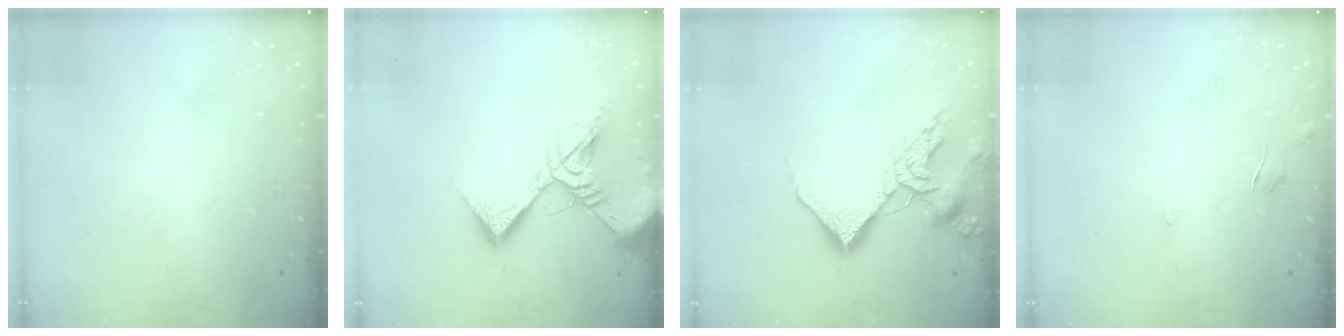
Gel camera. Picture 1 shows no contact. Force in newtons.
{"total": 14.4, "press": 14.3, "slide": 1.6}
{"total": 11.9, "press": 11.8, "slide": 1.4}
{"total": 3.9, "press": 3.9, "slide": 0.3}